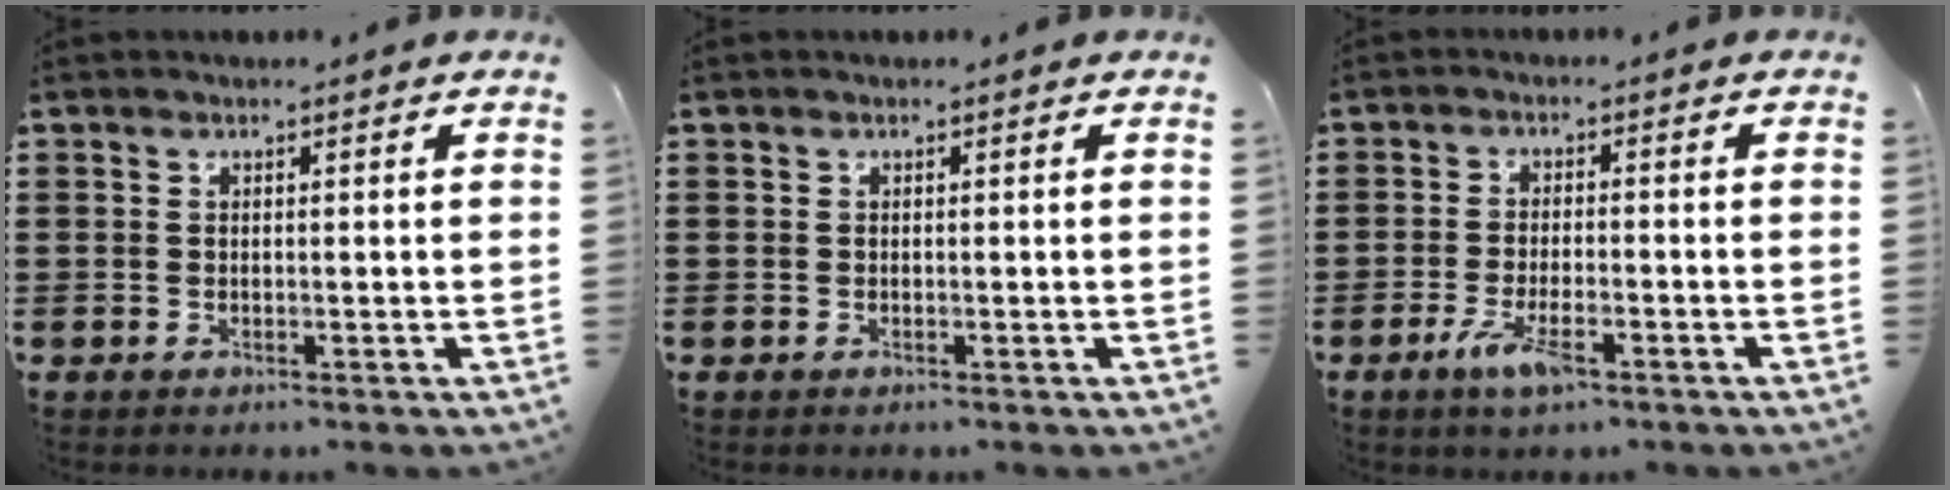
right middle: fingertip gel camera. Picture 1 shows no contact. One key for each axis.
{"total": 0.0}
{"total": 5.4, "fx": -2.8, "fy": 1.5, "fz": 4.3, "tx": -0.093, "ty": -0.007, "tz": -0.054}